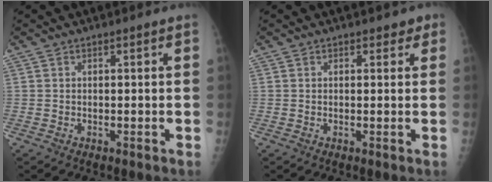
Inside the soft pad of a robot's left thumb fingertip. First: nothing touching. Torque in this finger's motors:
{"motor_torque": [-0.30, 0.21, 0.00, -0.08, 0.03]}